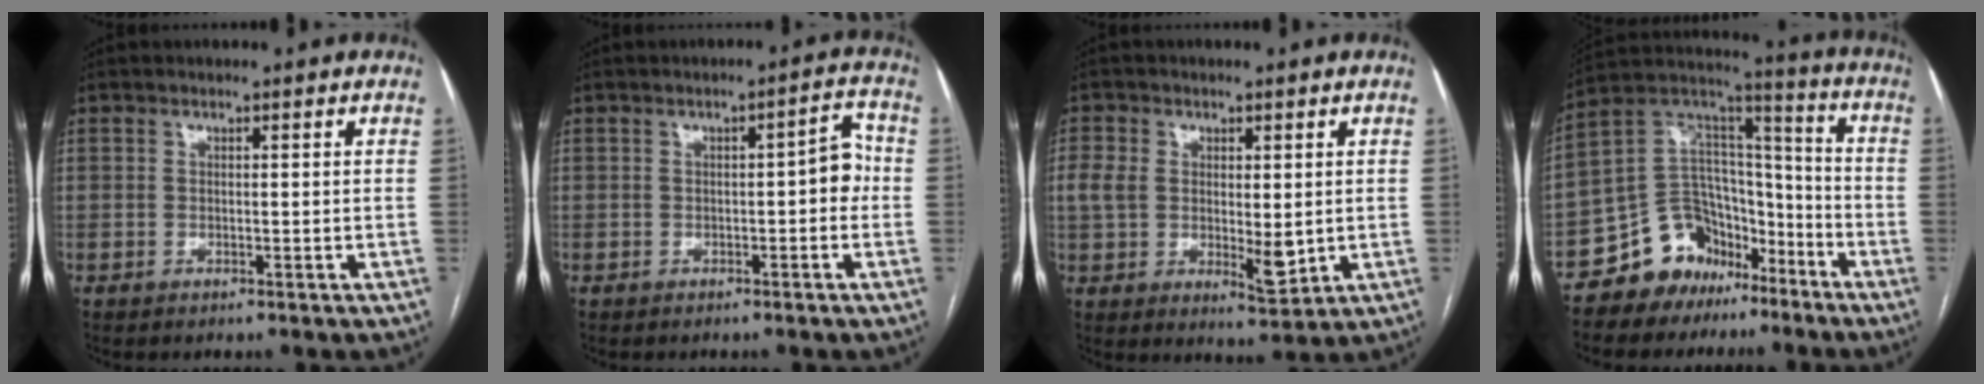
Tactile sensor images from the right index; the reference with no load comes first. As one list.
[{"total": 4.0, "force": [-0.4, 1.3, 3.8], "torque": [-0.046, 0.023, -0.007]}, {"total": 8.1, "force": [-0.2, 3.7, 7.2], "torque": [-0.136, -0.005, 0.005]}, {"total": 13.6, "force": [-9.4, 9.2, 3.5], "torque": [-0.064, 0.092, -0.161]}]